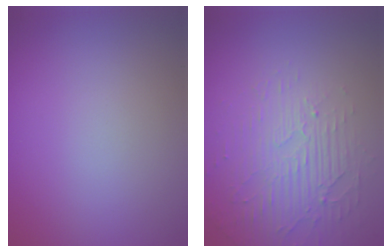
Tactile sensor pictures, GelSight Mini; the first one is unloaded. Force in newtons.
{"total": 4.7, "press": 3.2, "slide": 3.5}